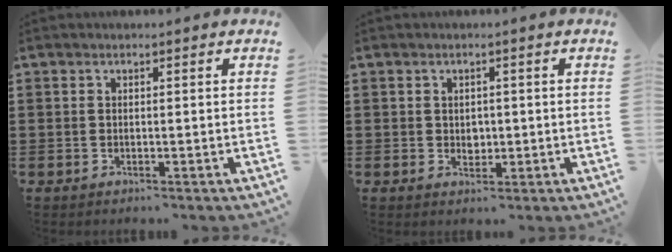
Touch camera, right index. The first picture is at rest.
{"total": 1.7, "force": [0.1, 1.5, 0.8], "torque": [-0.011, 0.004, -0.002]}